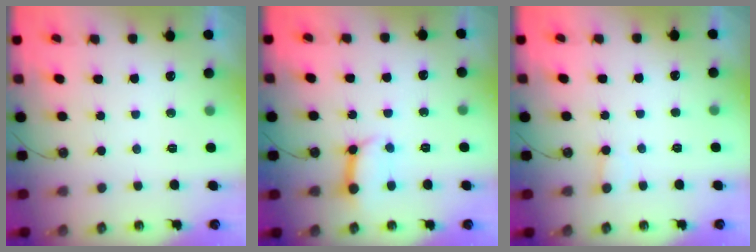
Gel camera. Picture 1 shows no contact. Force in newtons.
{"total": 9.1, "press": 9.0, "slide": 1.2}
{"total": 2.3, "press": 2.3, "slide": 0.2}